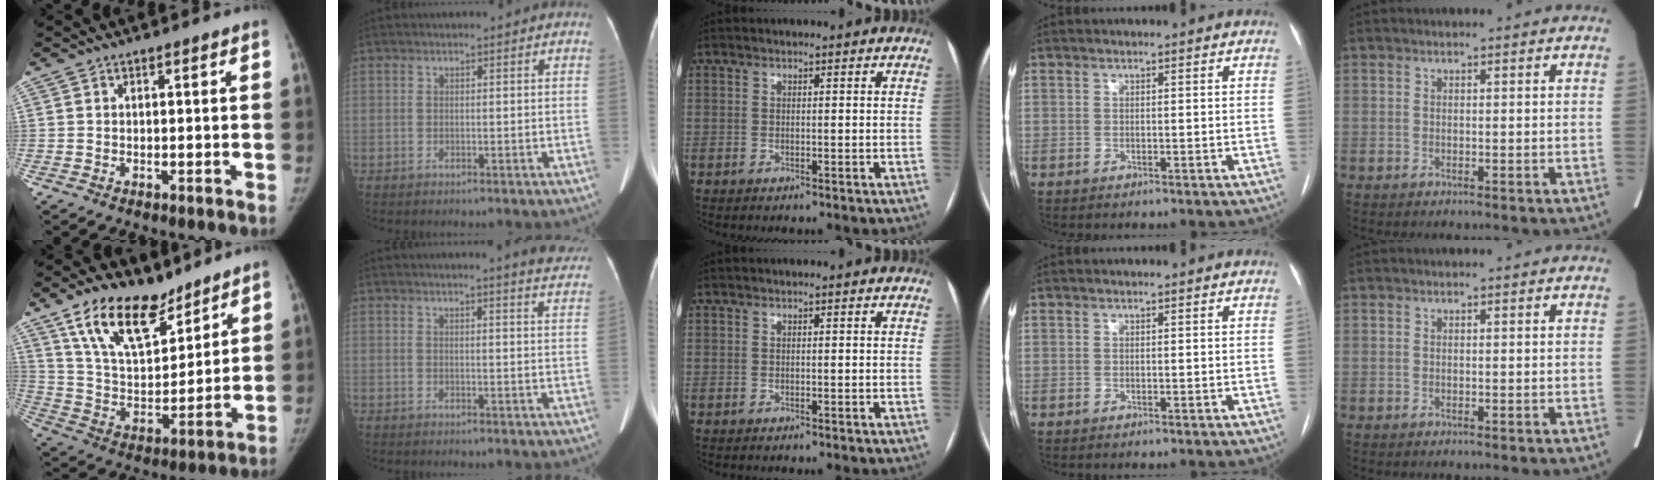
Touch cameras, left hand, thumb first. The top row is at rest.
{"thumb": {"total": 16.6, "force": [11.4, 8.0, 9.1], "torque": [-0.123, -0.061, 0.216]}, "index": {"total": 7.9, "force": [7.6, -0.3, 2.2], "torque": [-0.017, -0.037, 0.062]}}